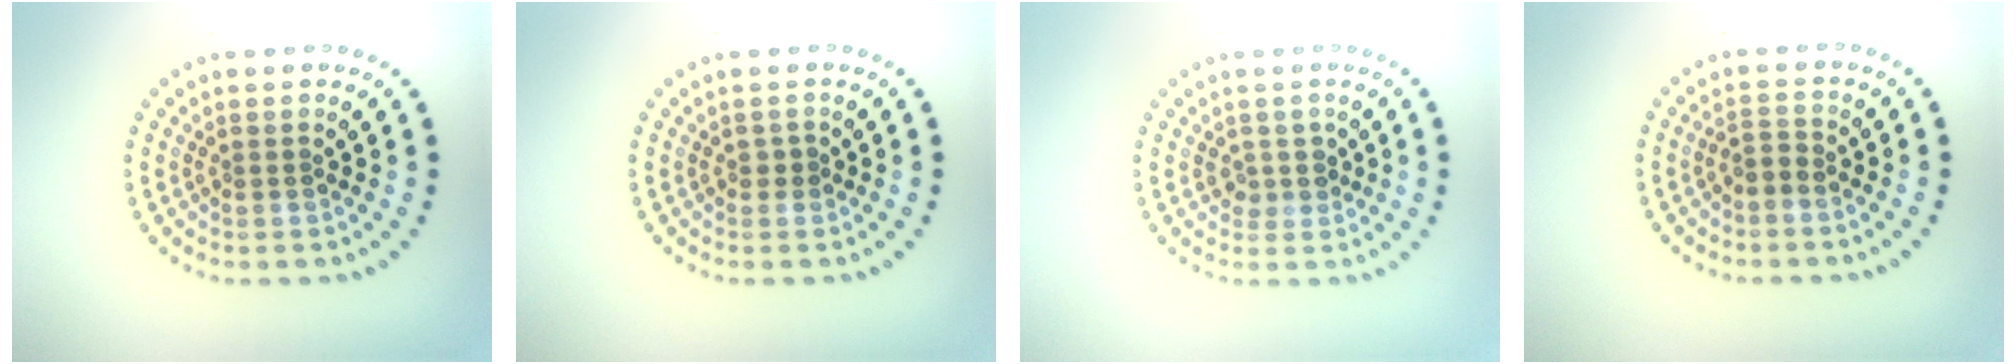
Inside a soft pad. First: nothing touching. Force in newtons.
{"total": 0.7, "press": 0.7, "slide": 0.2}
{"total": 1.6, "press": 1.4, "slide": 0.8}
{"total": 1.5, "press": 1.2, "slide": 0.9}